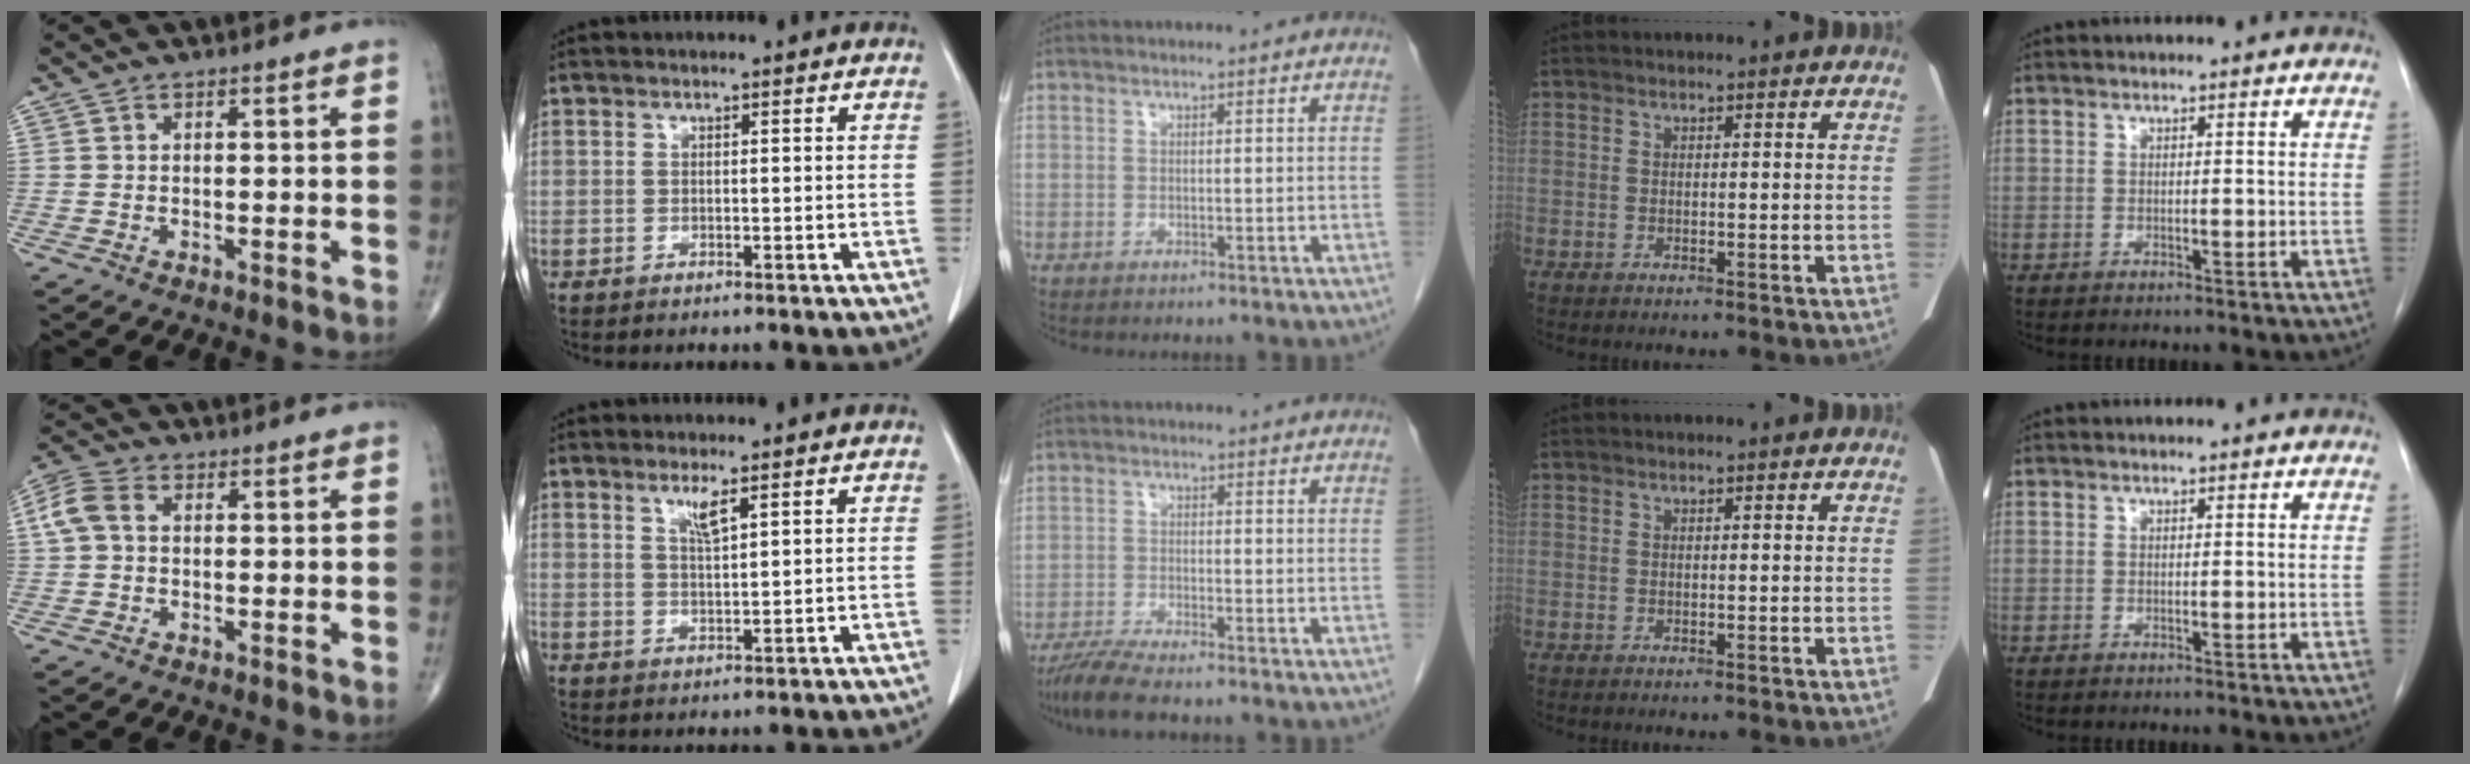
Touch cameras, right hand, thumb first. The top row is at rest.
{"thumb": {"total": 5.6, "force": [0.6, 3.8, 4.0], "torque": [-0.098, 0.020, 0.006]}, "index": {"total": 2.8, "force": [1.7, 0.1, 2.2], "torque": [-0.046, -0.004, 0.035]}, "middle": {"total": 5.1, "force": [-4.3, -0.2, 2.7], "torque": [-0.057, -0.019, -0.082]}}